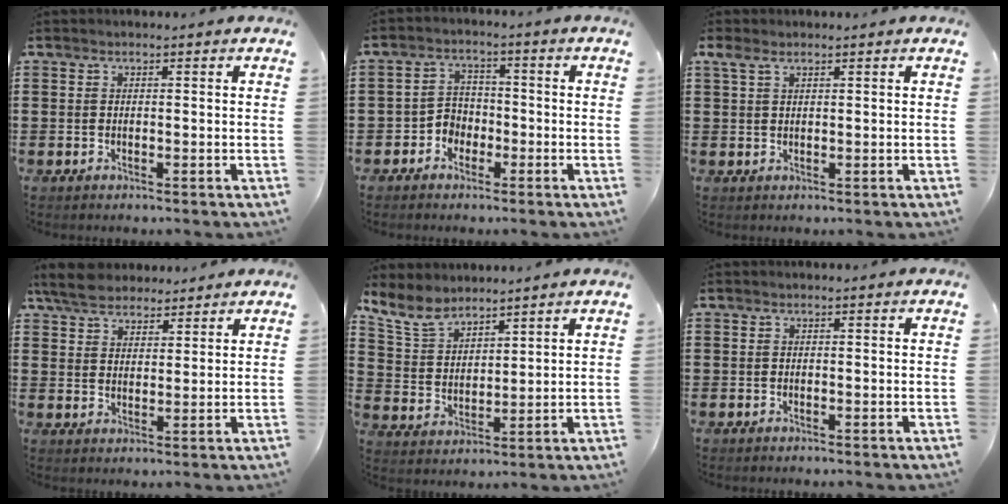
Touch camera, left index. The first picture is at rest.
{"total": 3.5, "force": [-2.2, 2.6, 0.9], "torque": [-0.026, 0.007, -0.048]}
{"total": 1.9, "force": [0.9, 0.9, 1.3], "torque": [-0.030, 0.006, 0.015]}
{"total": 5.5, "force": [4.8, 2.3, 1.7], "torque": [-0.052, -0.003, 0.089]}
{"total": 6.6, "force": [5.6, 2.5, 2.4], "torque": [-0.072, -0.018, 0.105]}
{"total": 0.0}